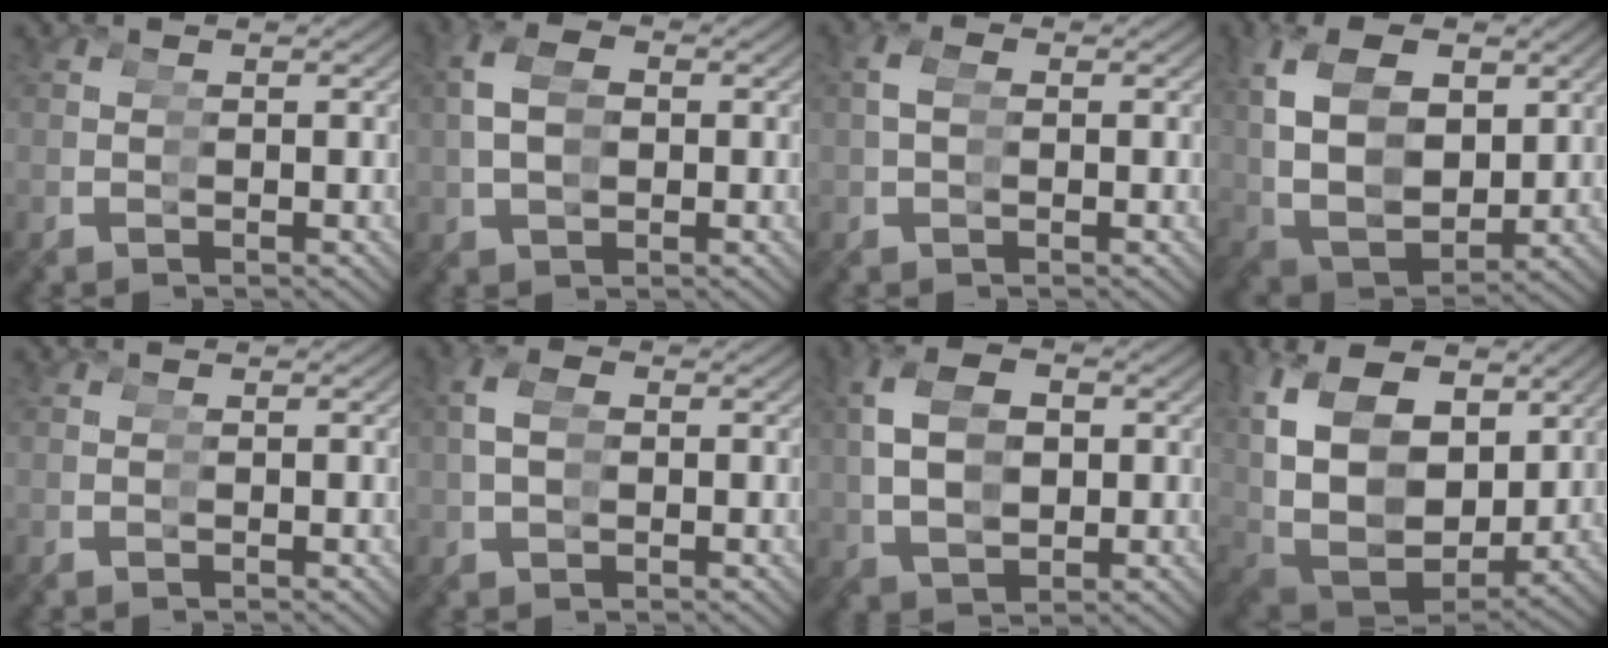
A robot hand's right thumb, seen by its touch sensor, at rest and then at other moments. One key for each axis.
{"total": 2.7, "fx": 0.9, "fy": 2.3, "fz": 1.0, "tx": -0.029, "ty": 0.001, "tz": 0.018}
{"total": 0.6, "fx": -0.2, "fy": 0.3, "fz": -0.4, "tx": -0.002, "ty": 0.001, "tz": -0.003}
{"total": 8.7, "fx": 1.6, "fy": 6.8, "fz": 5.2, "tx": -0.139, "ty": -0.024, "tz": 0.040}
{"total": 0.0}
{"total": 1.2, "fx": 0.3, "fy": 1.1, "fz": 0.0, "tx": -0.010, "ty": 0.000, "tz": 0.006}
{"total": 4.5, "fx": 1.8, "fy": 3.4, "fz": 2.4, "tx": -0.060, "ty": 0.003, "tz": 0.037}
{"total": 11.9, "fx": 1.3, "fy": 9.7, "fz": 6.9, "tx": -0.182, "ty": -0.051, "tz": 0.042}